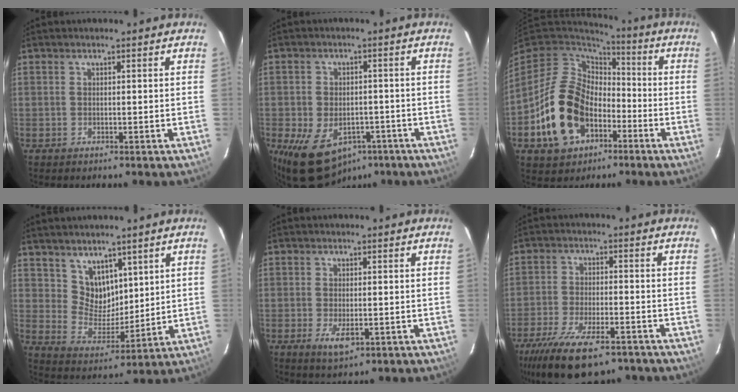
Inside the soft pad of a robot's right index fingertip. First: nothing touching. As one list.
[{"total": 13.3, "force": [-6.7, 9.1, 7.0], "torque": [-0.156, -0.006, -0.085]}, {"total": 18.5, "force": [-5.9, 13.5, 11.1], "torque": [-0.262, 0.021, -0.086]}, {"total": 8.1, "force": [5.1, 5.7, 2.7], "torque": [-0.041, 0.000, 0.109]}, {"total": 4.2, "force": [-1.5, 1.7, 3.5], "torque": [-0.070, -0.011, -0.022]}, {"total": 15.9, "force": [-11.1, 5.7, 9.9], "torque": [-0.211, -0.039, -0.187]}]